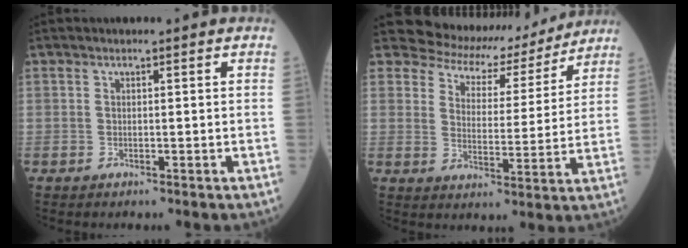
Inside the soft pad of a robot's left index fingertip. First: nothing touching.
{"total": 11.8, "force": [10.8, 4.5, 1.5], "torque": [-0.019, 0.002, 0.139]}